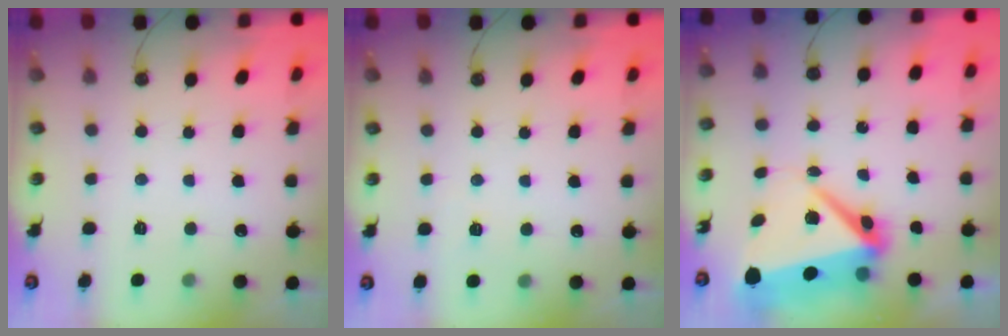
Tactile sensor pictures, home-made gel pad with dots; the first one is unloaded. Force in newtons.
{"total": 2.8, "press": 1.5, "slide": 2.3}
{"total": 11.5, "press": 11.3, "slide": 1.8}